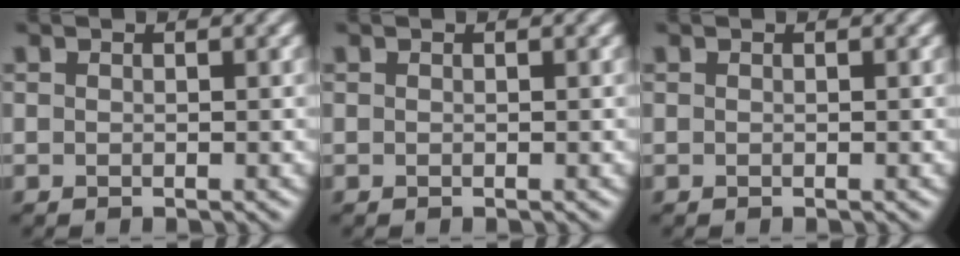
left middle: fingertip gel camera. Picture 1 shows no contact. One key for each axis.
{"total": 0.0}
{"total": 0.0}